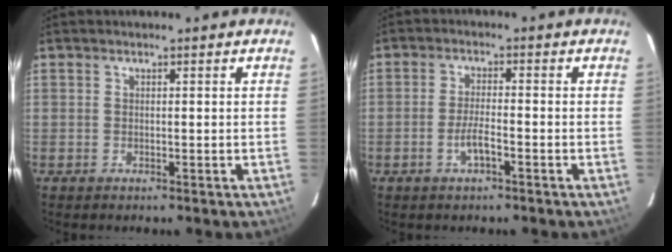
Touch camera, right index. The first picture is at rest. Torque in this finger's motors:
{"motor_torque": [0.03, -0.08, 0.24, 0.06]}